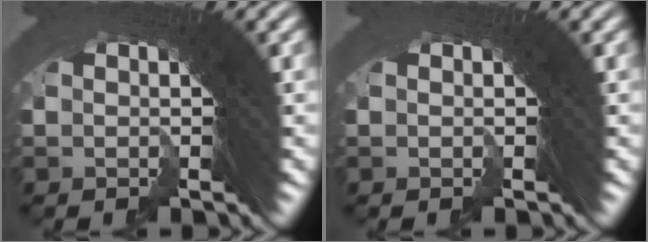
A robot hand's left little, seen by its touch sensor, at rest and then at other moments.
{"total": 0.0}